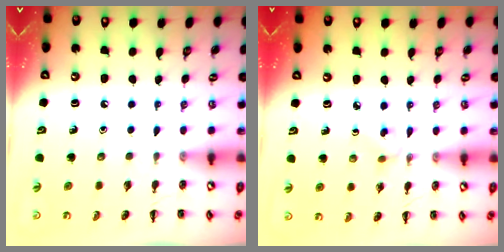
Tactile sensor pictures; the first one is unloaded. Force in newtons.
{"total": 2.9, "press": 2.6, "slide": 1.2}